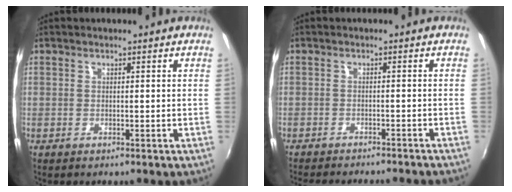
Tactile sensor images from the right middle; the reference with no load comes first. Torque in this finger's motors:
{"motor_torque": [0.16, -0.35, 0.10, 0.05]}